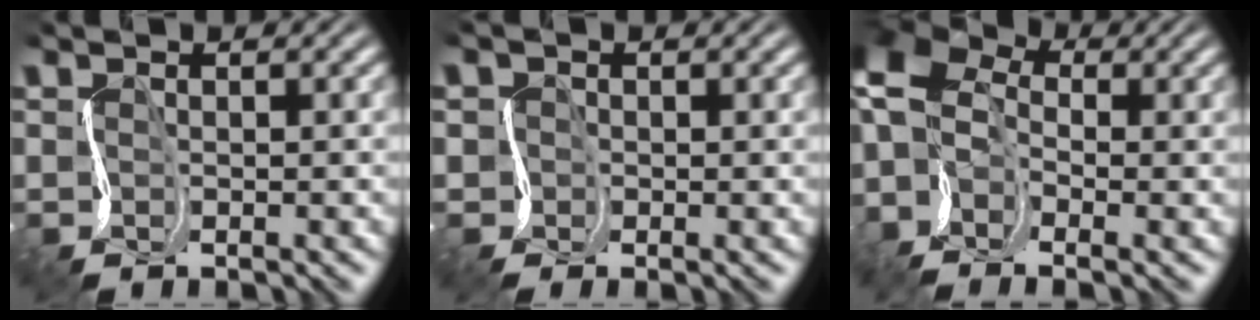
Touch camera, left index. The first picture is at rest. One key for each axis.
{"total": 1.0, "fx": 0.2, "fy": 0.9, "fz": 0.3, "tx": 0.002, "ty": 0.009, "tz": 0.000}
{"total": 8.0, "fx": -1.9, "fy": 5.0, "fz": 6.0, "tx": -0.108, "ty": 0.022, "tz": -0.050}